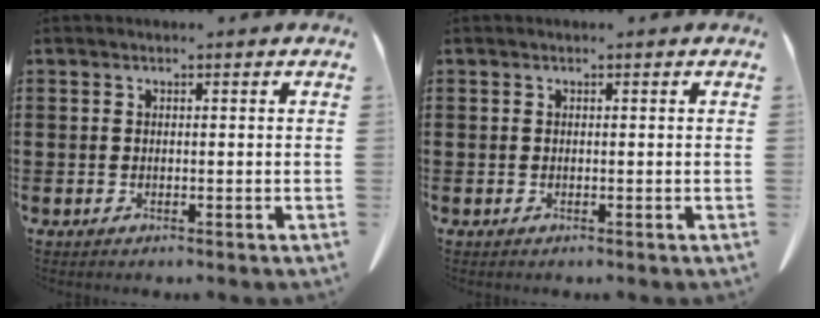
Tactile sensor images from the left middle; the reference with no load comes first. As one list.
[{"total": 0.0}]